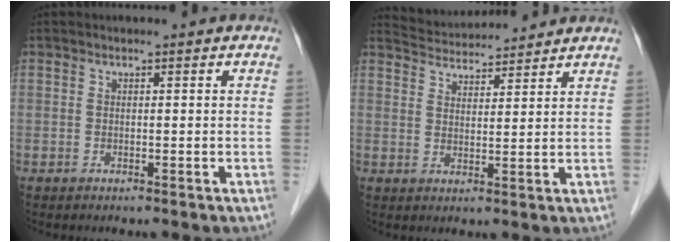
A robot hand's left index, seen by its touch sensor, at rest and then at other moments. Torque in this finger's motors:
{"motor_torque": [0.13, -0.33, -0.18, -0.05]}